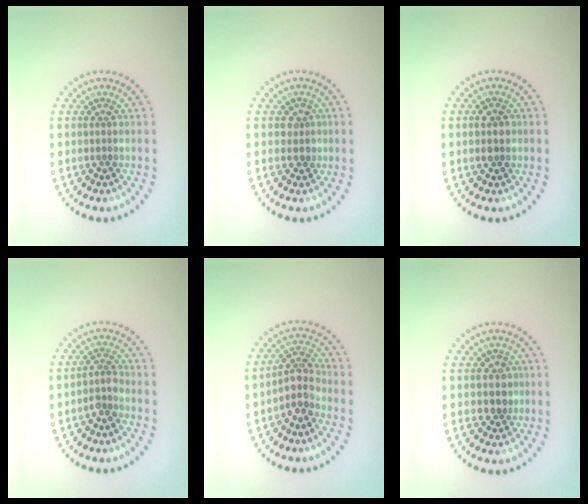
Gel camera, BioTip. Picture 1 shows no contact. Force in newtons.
{"total": 1.5, "press": 1.3, "slide": 0.8}
{"total": 2.5, "press": 2.5, "slide": 0.1}
{"total": 1.8, "press": 1.3, "slide": 1.3}
{"total": 2.9, "press": 2.3, "slide": 1.8}
{"total": 1.7, "press": 1.4, "slide": 0.9}